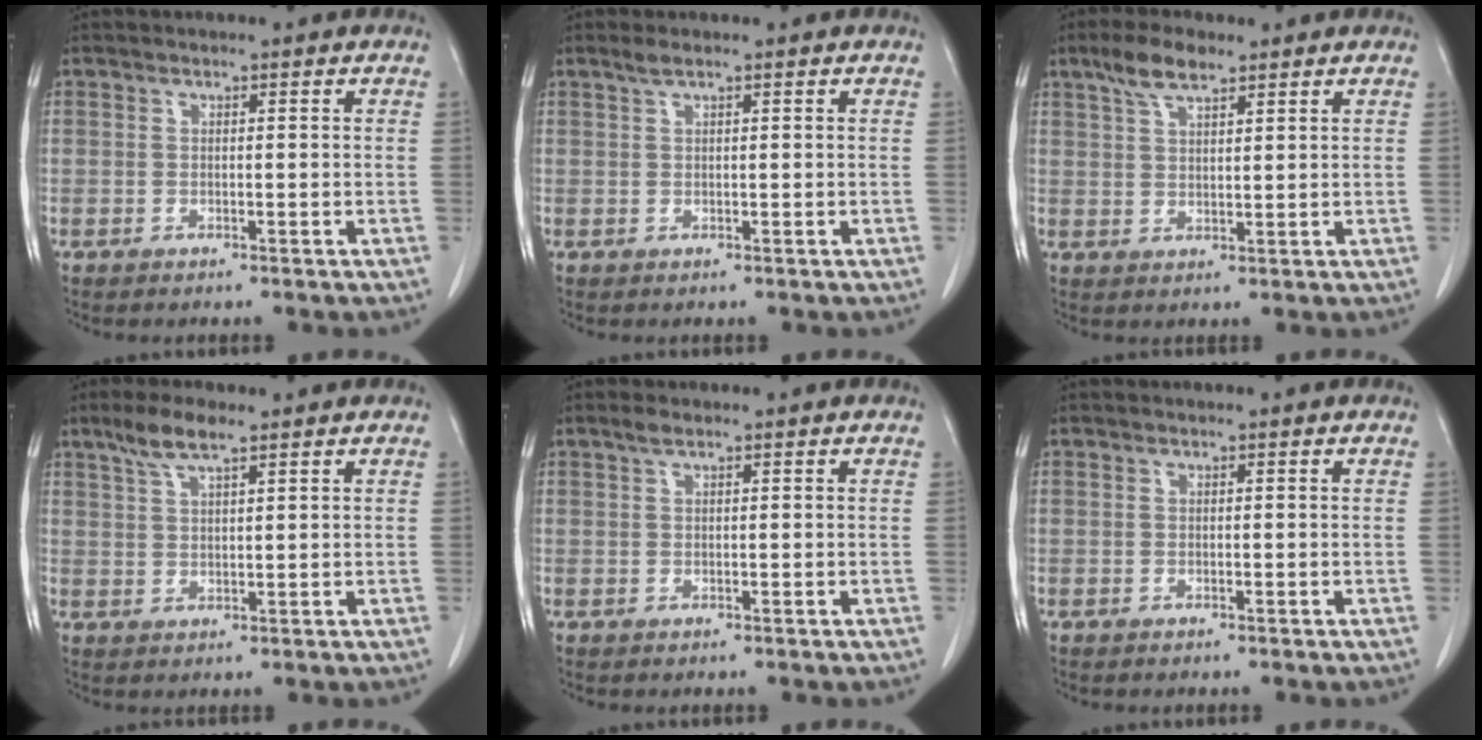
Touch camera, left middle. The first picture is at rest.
{"total": 1.0, "force": [0.8, 0.0, 0.6], "torque": [-0.016, 0.004, 0.018]}
{"total": 5.3, "force": [3.8, 1.5, 3.4], "torque": [-0.074, 0.010, 0.072]}
{"total": 4.8, "force": [3.4, 0.8, 3.3], "torque": [-0.074, 0.007, 0.068]}
{"total": 1.0, "force": [0.7, 0.2, 0.7], "torque": [-0.018, 0.004, 0.016]}
{"total": 0.0}